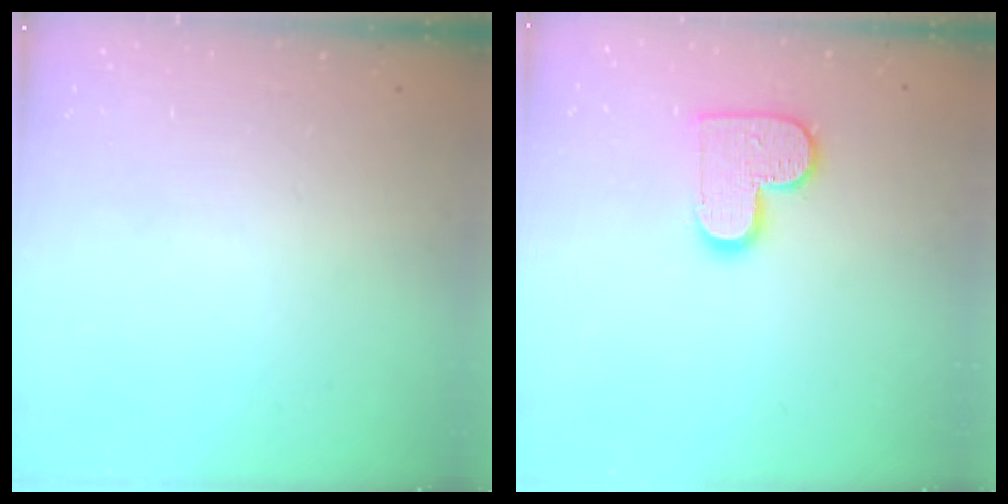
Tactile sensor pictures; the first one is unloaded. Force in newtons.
{"total": 11.5, "press": 11.4, "slide": 0.6}